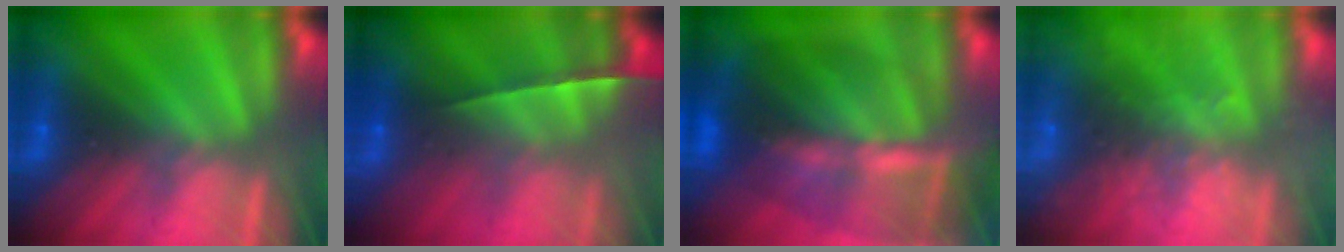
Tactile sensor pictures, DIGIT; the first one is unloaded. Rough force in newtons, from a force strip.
{"total": 1.4}
{"total": 10.2}
{"total": 6.4}